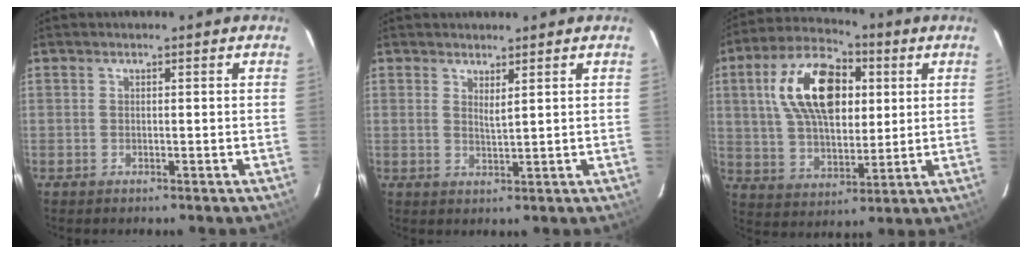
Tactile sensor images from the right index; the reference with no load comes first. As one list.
[{"total": 2.0, "force": [1.4, 0.0, 1.4], "torque": [-0.027, -0.005, 0.022]}, {"total": 18.5, "force": [4.9, 10.7, 14.3], "torque": [-0.265, 0.033, 0.091]}]